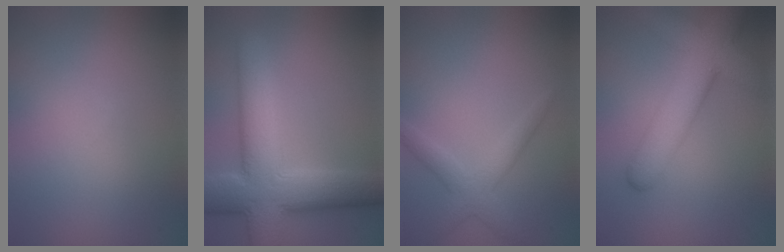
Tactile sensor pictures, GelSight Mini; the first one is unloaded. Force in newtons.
{"total": 10.0, "press": 10.0, "slide": 0.4}
{"total": 2.6, "press": 2.6, "slide": 0.0}
{"total": 7.0, "press": 7.0, "slide": 0.3}